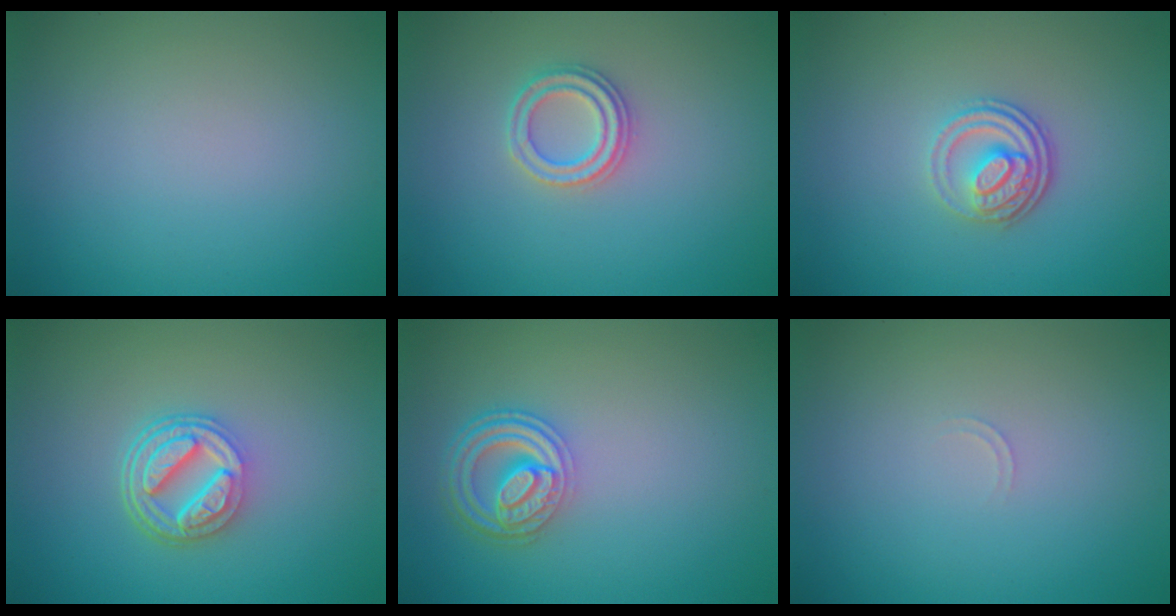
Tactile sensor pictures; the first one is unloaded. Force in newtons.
{"total": 2.2, "press": 2.2, "slide": 0.3}
{"total": 3.6, "press": 2.7, "slide": 2.3}
{"total": 5.1, "press": 3.6, "slide": 3.5}
{"total": 4.5, "press": 3.5, "slide": 2.7}
{"total": 0.6, "press": 0.6, "slide": 0.2}